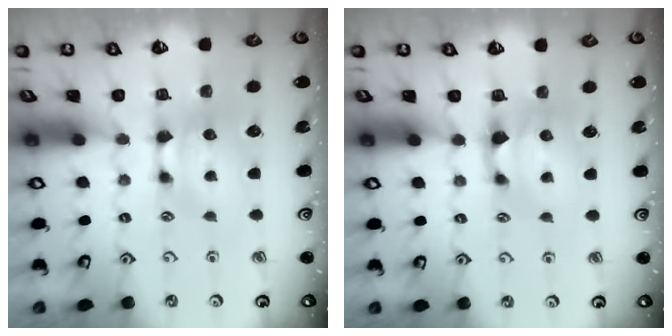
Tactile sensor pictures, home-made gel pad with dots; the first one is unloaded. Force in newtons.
{"total": 1.2, "press": 0.8, "slide": 0.9}